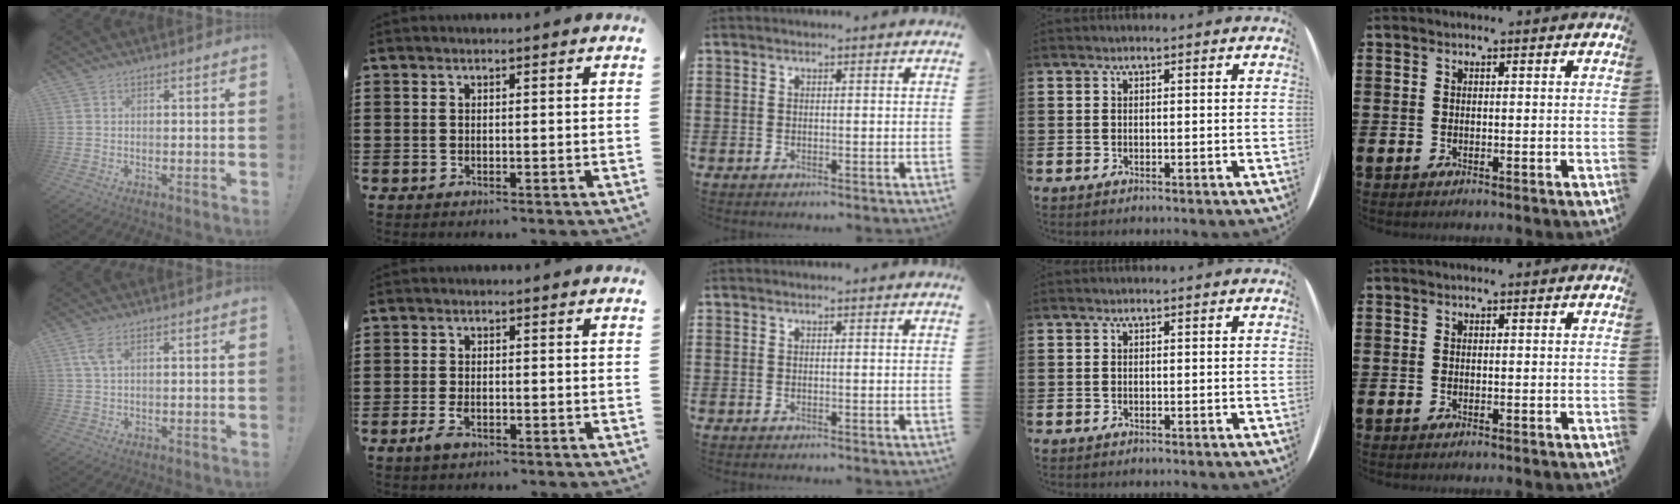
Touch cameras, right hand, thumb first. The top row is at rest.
{"thumb": {"total": 3.3, "force": [1.4, 1.3, 2.7], "torque": [-0.052, 0.001, 0.025]}, "index": {"total": 2.4, "force": [-1.1, 0.9, 1.9], "torque": [-0.051, -0.010, -0.024]}}